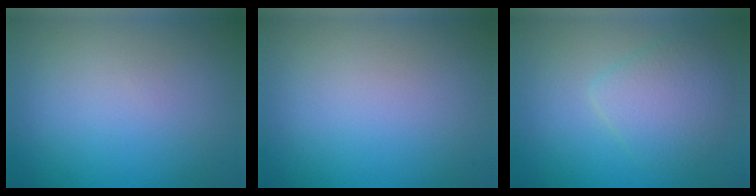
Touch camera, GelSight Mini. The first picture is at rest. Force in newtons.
{"total": 0.0}
{"total": 3.5, "press": 3.5, "slide": 0.1}